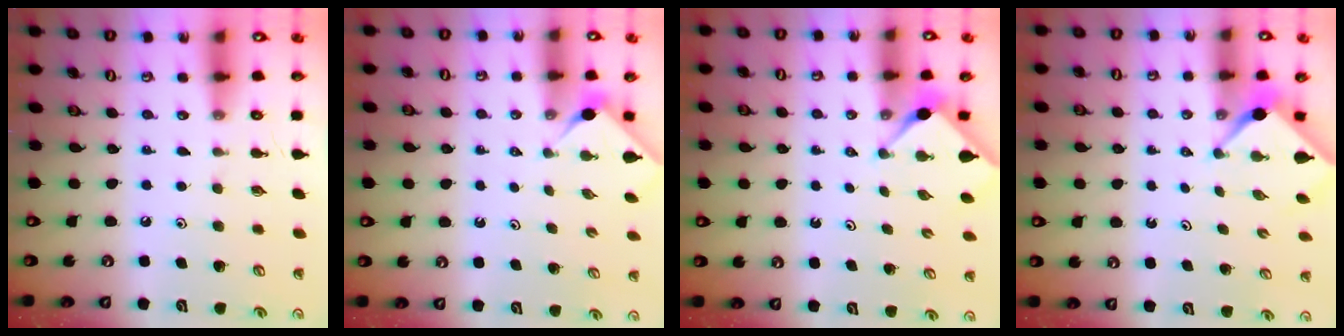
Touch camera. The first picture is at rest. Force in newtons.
{"total": 2.7, "press": 2.6, "slide": 0.4}
{"total": 2.8, "press": 2.7, "slide": 0.5}
{"total": 2.5, "press": 2.5, "slide": 0.3}